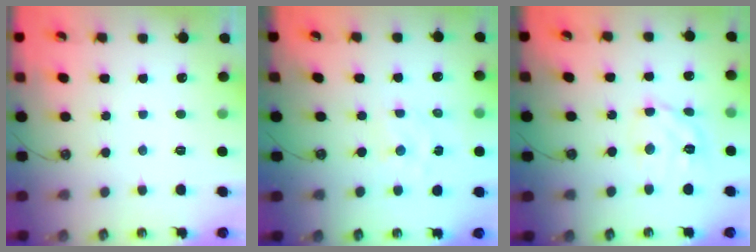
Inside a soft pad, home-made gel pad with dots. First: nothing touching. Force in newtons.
{"total": 1.8, "press": 1.7, "slide": 0.3}
{"total": 11.1, "press": 11.0, "slide": 1.5}